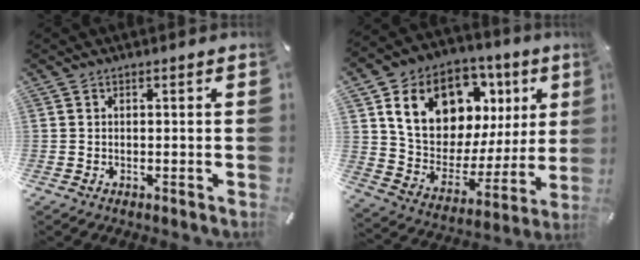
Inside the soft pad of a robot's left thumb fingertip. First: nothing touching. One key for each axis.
{"total": 18.1, "fx": 9.0, "fy": 12.4, "fz": 9.5, "tx": -0.163, "ty": -0.055, "tz": 0.168}